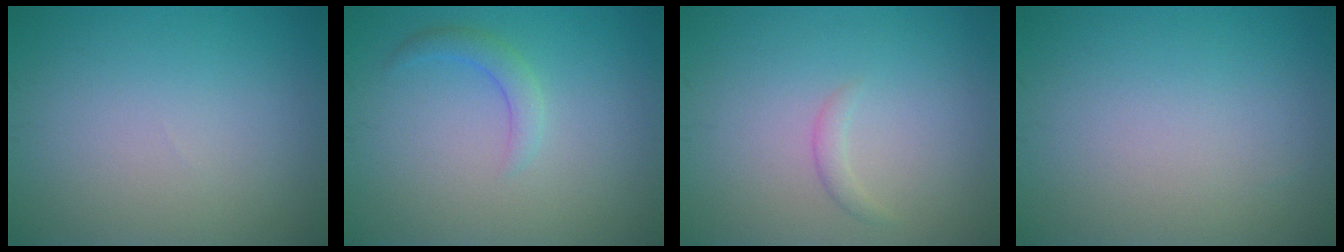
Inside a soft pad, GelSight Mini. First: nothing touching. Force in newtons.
{"total": 1.7, "press": 1.7, "slide": 0.1}
{"total": 1.0, "press": 1.0, "slide": 0.1}
{"total": 0.0}